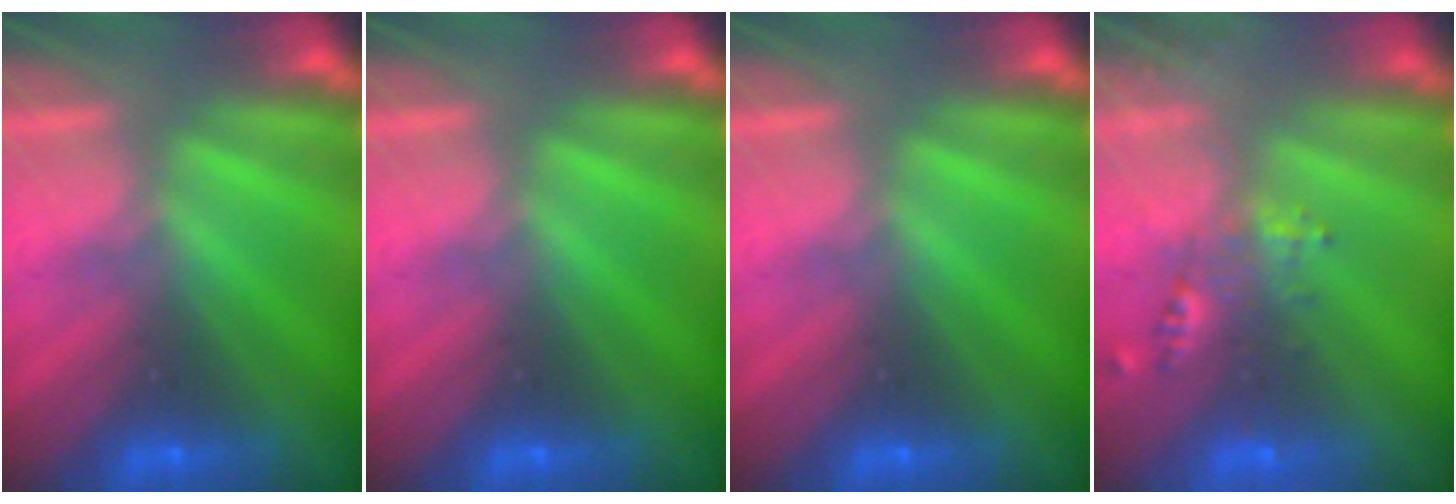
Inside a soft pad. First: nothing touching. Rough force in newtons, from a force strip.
{"total": 0.0}
{"total": 0.0}
{"total": 2.4}